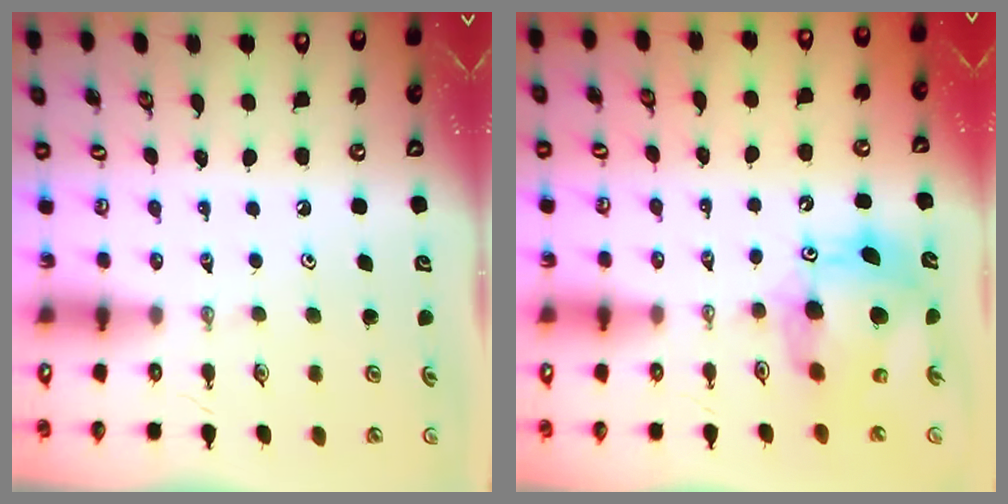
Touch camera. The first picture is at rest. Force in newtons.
{"total": 14.1, "press": 14.0, "slide": 1.1}